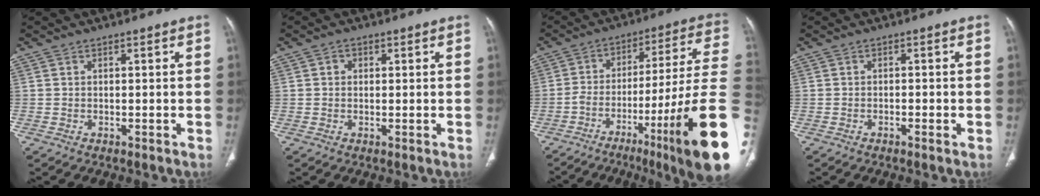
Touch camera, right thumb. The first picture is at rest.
{"total": 1.6, "force": [0.4, 1.4, 0.6], "torque": [-0.002, 0.002, 0.003]}
{"total": 25.2, "force": [-9.8, 2.3, 23.1], "torque": [-0.275, 0.059, -0.141]}
{"total": 1.3, "force": [-0.6, 0.3, 1.1], "torque": [-0.019, 0.006, -0.009]}